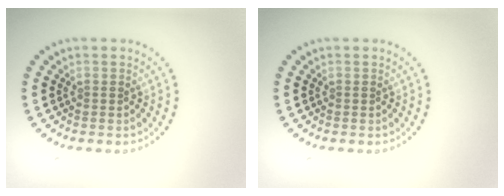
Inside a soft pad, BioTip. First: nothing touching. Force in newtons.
{"total": 0.0}